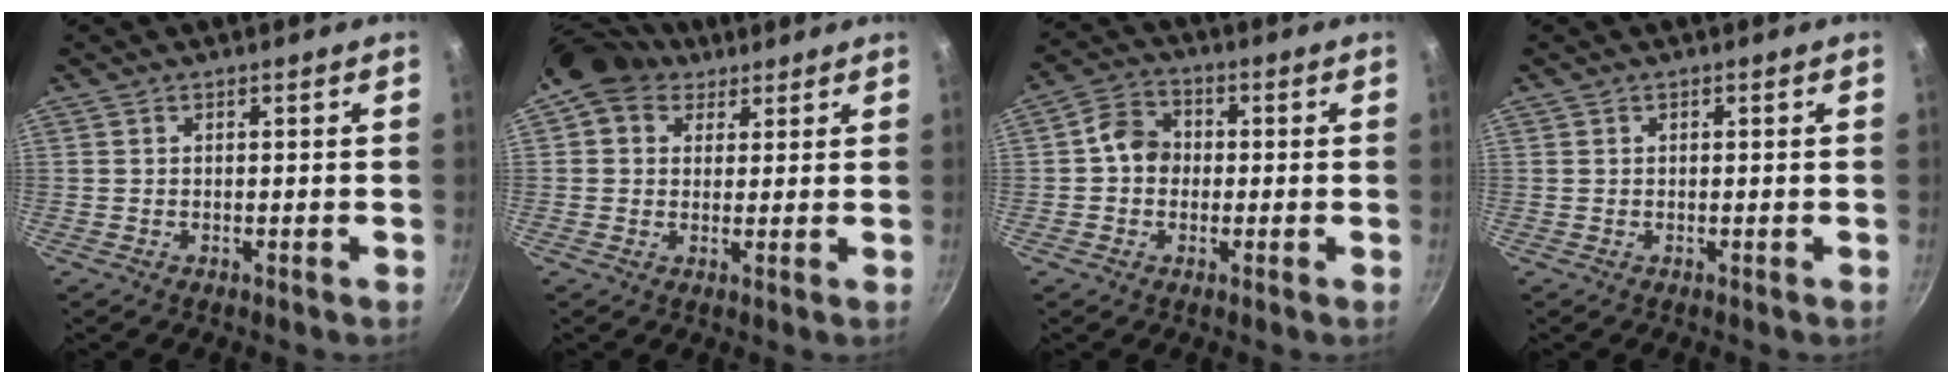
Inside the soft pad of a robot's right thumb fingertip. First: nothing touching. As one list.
[{"total": 8.1, "force": [4.8, 6.0, 2.6], "torque": [-0.022, -0.002, 0.072]}, {"total": 6.5, "force": [0.0, 5.5, 3.4], "torque": [-0.029, 0.017, -0.013]}, {"total": 0.0}]